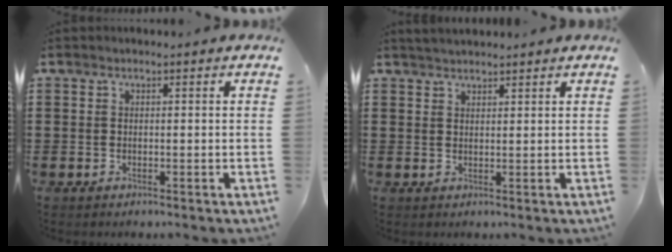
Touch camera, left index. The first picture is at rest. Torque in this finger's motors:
{"motor_torque": [0.12, -0.17, 0.17, 0.06]}